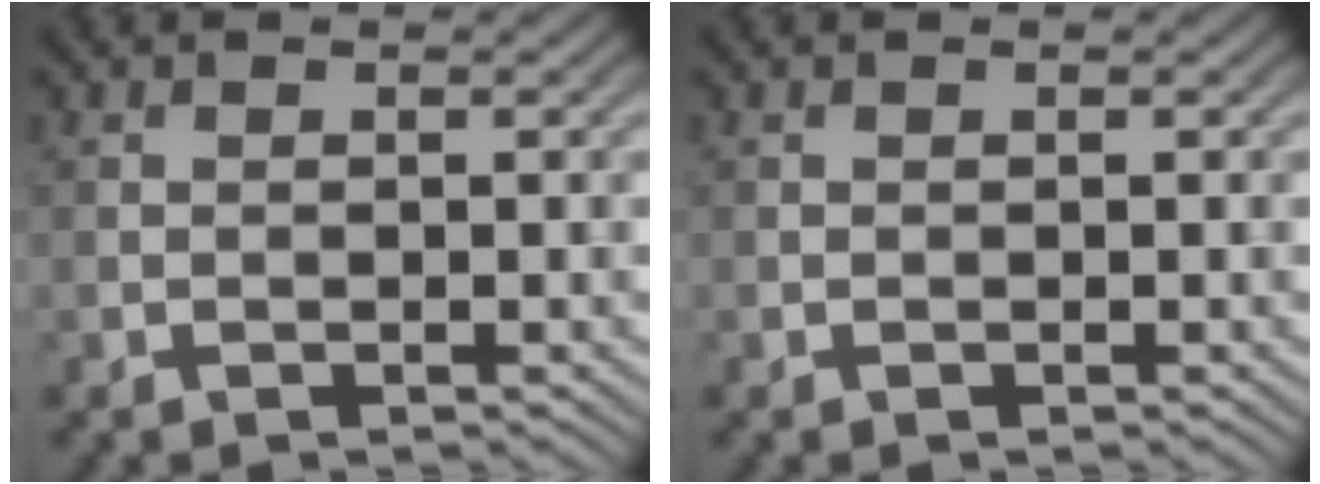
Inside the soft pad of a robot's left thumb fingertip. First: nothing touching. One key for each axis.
{"total": 0.0}